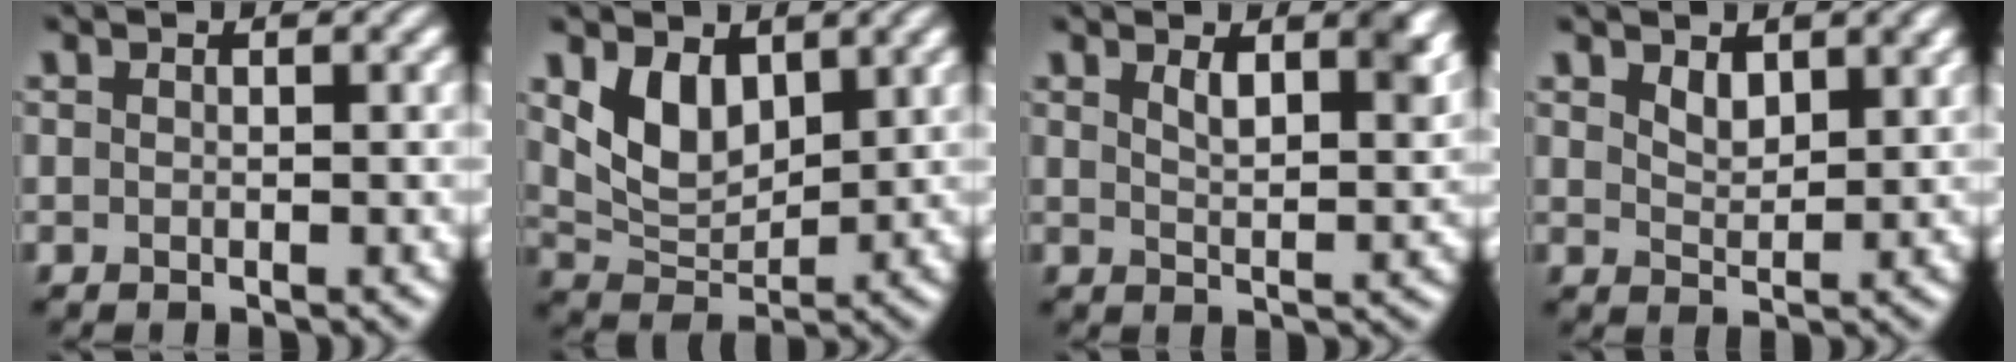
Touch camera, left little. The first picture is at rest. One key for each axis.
{"total": 4.4, "fx": 2.1, "fy": 2.7, "fz": 2.7, "tx": -0.055, "ty": -0.012, "tz": 0.041}
{"total": 3.6, "fx": 2.1, "fy": 1.2, "fz": 2.7, "tx": -0.044, "ty": -0.003, "tz": 0.035}
{"total": 2.0, "fx": 1.3, "fy": 1.0, "fz": 1.0, "tx": -0.022, "ty": -0.004, "tz": 0.030}